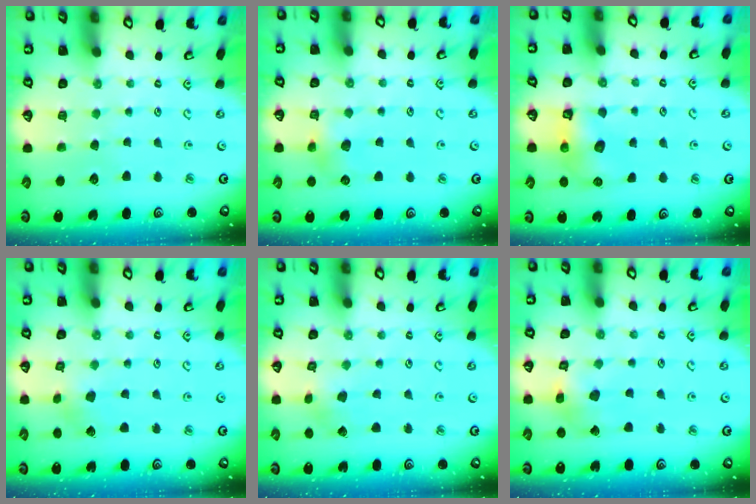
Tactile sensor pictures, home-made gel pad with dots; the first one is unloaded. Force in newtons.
{"total": 4.5, "press": 4.5, "slide": 0.6}
{"total": 6.6, "press": 6.6, "slide": 0.3}
{"total": 2.4, "press": 2.2, "slide": 0.9}
{"total": 1.7, "press": 1.7, "slide": 0.2}
{"total": 8.5, "press": 8.4, "slide": 0.9}